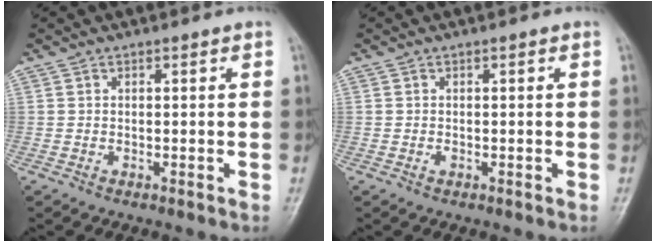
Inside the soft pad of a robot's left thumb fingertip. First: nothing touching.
{"total": 0.7, "force": [-0.1, 0.4, 0.6], "torque": [-0.006, 0.002, -0.001]}